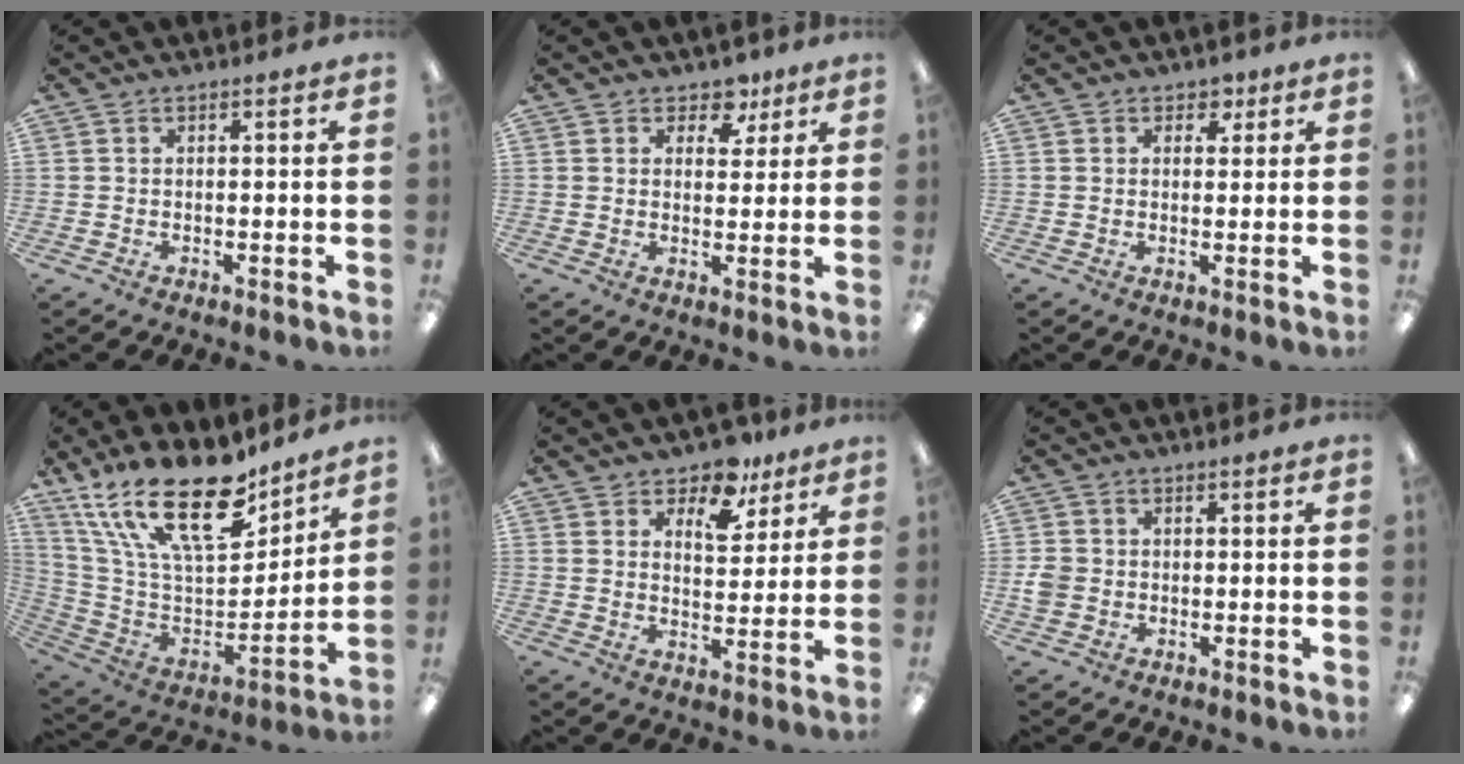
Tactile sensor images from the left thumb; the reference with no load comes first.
{"total": 5.5, "force": [3.5, 3.7, 1.8], "torque": [-0.017, -0.014, 0.060]}
{"total": 2.8, "force": [1.6, 2.2, 0.8], "torque": [-0.001, 0.000, 0.026]}
{"total": 24.5, "force": [16.5, 10.2, 15.0], "torque": [-0.291, -0.109, 0.291]}
{"total": 9.1, "force": [7.0, 4.6, 3.6], "torque": [-0.049, -0.046, 0.122]}
{"total": 3.1, "force": [-0.3, 2.9, 1.0], "torque": [-0.008, 0.002, -0.007]}